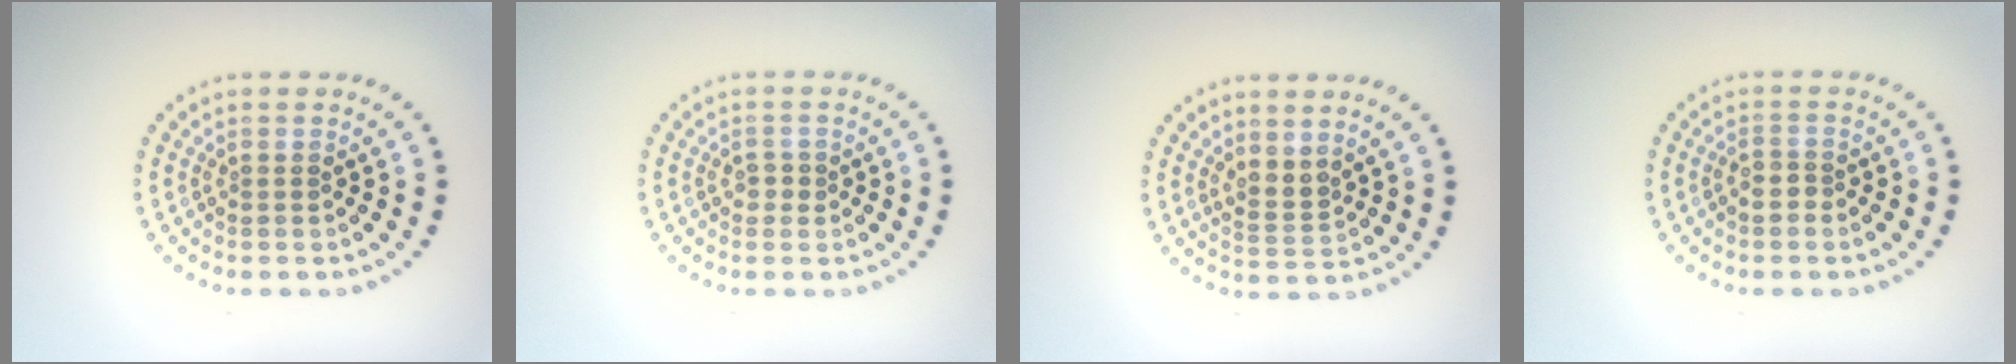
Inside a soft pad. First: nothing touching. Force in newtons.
{"total": 1.0, "press": 1.0, "slide": 0.1}
{"total": 2.0, "press": 1.5, "slide": 1.4}
{"total": 1.5, "press": 1.3, "slide": 0.8}